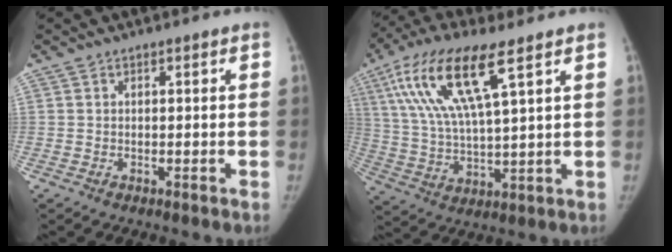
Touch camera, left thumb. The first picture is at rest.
{"total": 16.4, "force": [7.6, 4.0, 14.0], "torque": [-0.295, -0.015, 0.146]}